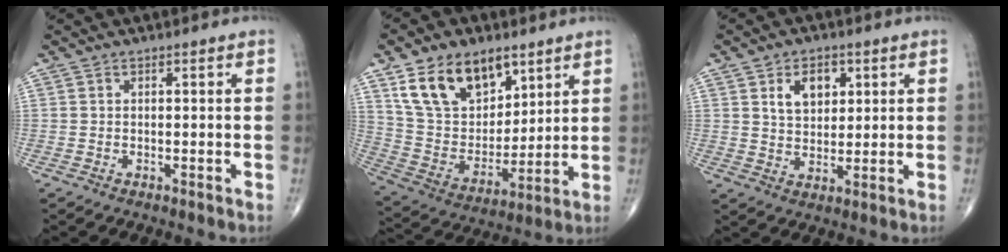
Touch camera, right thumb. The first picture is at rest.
{"total": 18.0, "force": [10.1, 11.1, 10.0], "torque": [-0.135, -0.038, 0.197]}
{"total": 7.1, "force": [2.8, 4.7, 4.4], "torque": [-0.046, -0.015, 0.048]}